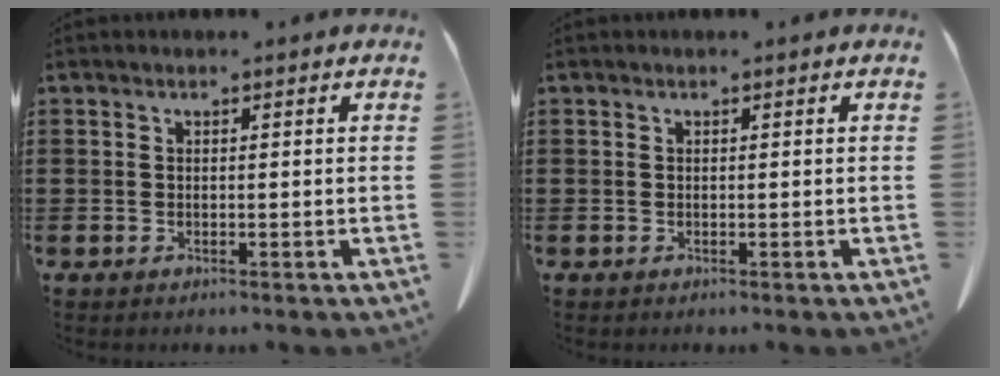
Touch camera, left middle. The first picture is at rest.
{"total": 0.0}